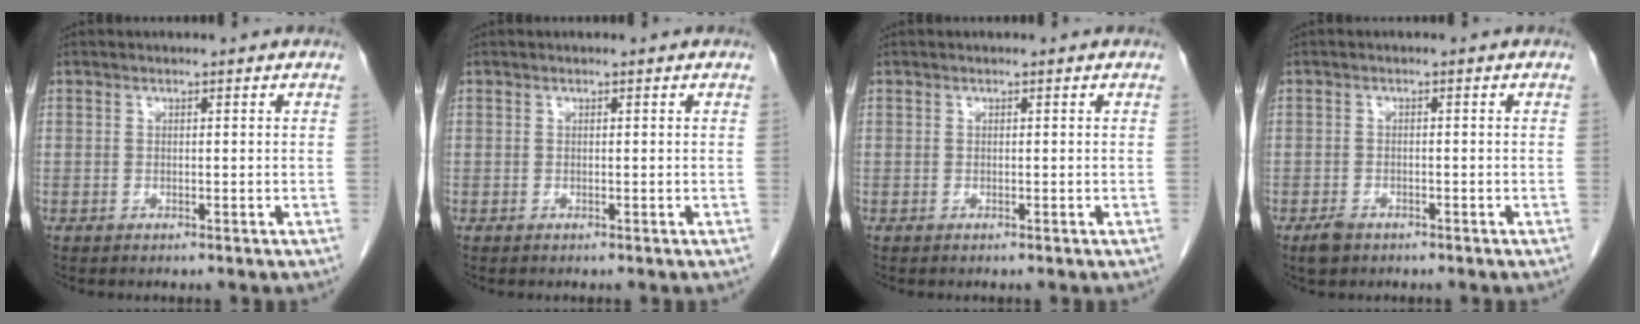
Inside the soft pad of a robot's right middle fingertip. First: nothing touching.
{"total": 0.0}
{"total": 0.0}
{"total": 2.2, "force": [-1.5, 1.2, 0.9], "torque": [-0.023, 0.000, -0.021]}